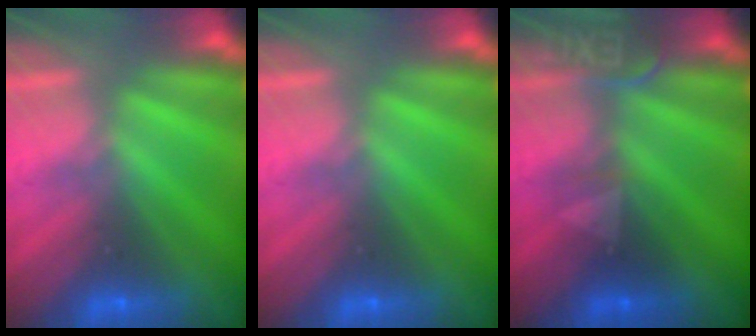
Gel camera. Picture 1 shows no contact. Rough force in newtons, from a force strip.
{"total": 0.0}
{"total": 2.4}